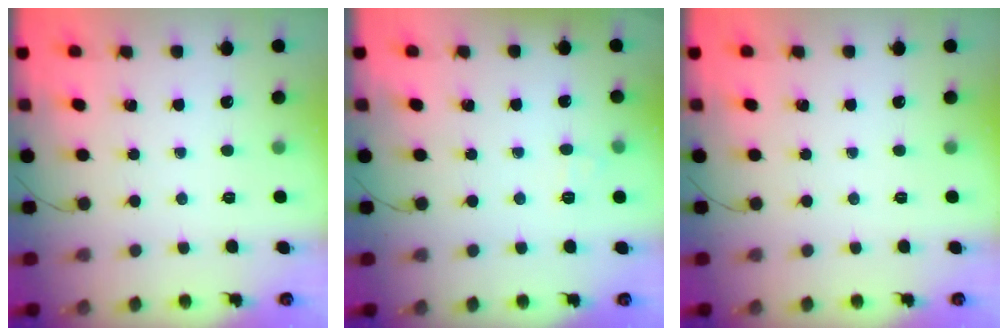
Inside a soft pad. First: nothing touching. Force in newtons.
{"total": 5.8, "press": 5.6, "slide": 1.6}
{"total": 0.0}